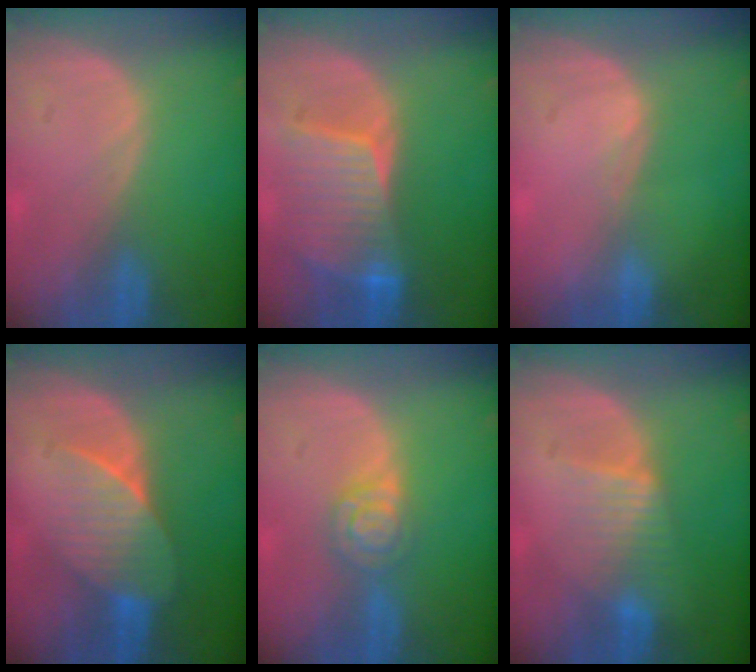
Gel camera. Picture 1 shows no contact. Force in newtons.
{"total": 8.3, "press": 7.8, "slide": 2.9}
{"total": 0.6, "press": 0.5, "slide": 0.4}
{"total": 7.4, "press": 6.9, "slide": 2.8}
{"total": 4.8, "press": 4.1, "slide": 2.4}
{"total": 4.5, "press": 4.5, "slide": 0.5}